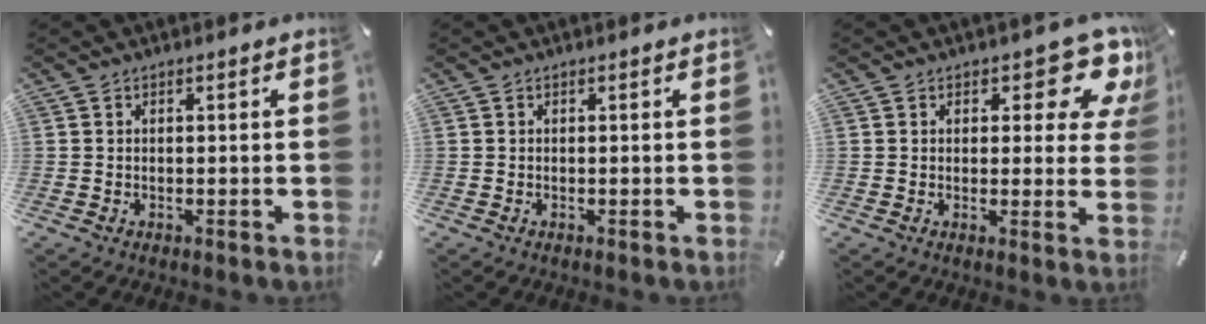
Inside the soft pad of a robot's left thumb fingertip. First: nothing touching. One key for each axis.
{"total": 0.0}
{"total": 11.3, "fx": 7.1, "fy": 4.8, "fz": 7.4, "tx": -0.076, "ty": -0.047, "tz": 0.116}